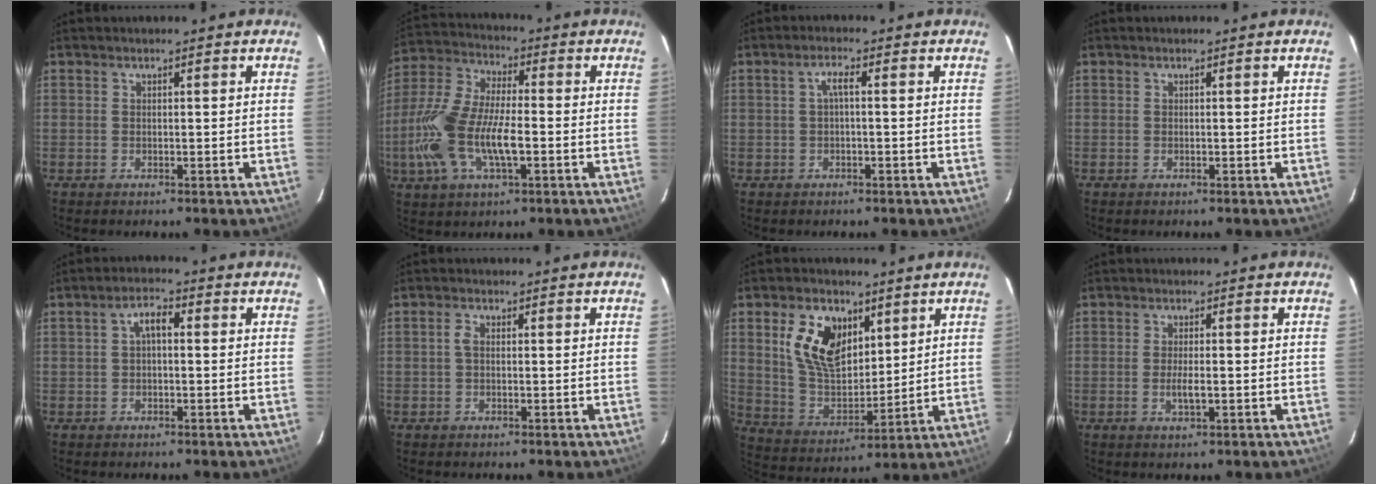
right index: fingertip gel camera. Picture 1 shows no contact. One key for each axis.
{"total": 15.8, "fx": -3.8, "fy": 6.2, "fz": 14.0, "tx": -0.310, "ty": -0.001, "tz": -0.077}
{"total": 2.1, "fx": -0.1, "fy": 0.4, "fz": 2.0, "tx": -0.041, "ty": 0.008, "tz": -0.001}
{"total": 0.0}
{"total": 3.3, "fx": 0.3, "fy": 1.6, "fz": 2.9, "tx": -0.054, "ty": 0.015, "tz": 0.005}
{"total": 1.4, "fx": 0.0, "fy": 0.9, "fz": 1.1, "tx": -0.024, "ty": 0.006, "tz": -0.003}
{"total": 13.4, "fx": 5.6, "fy": 8.2, "fz": 9.0, "tx": -0.176, "ty": 0.015, "tz": 0.115}
{"total": 3.1, "fx": -0.7, "fy": 0.7, "fz": 2.9, "tx": -0.053, "ty": -0.004, "tz": -0.011}